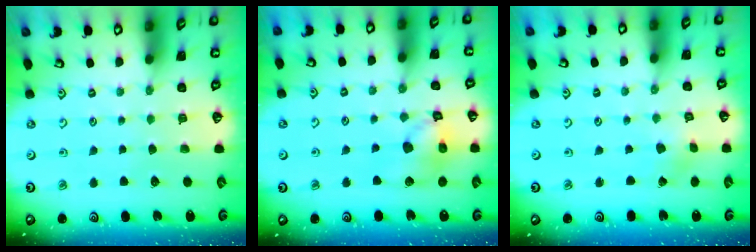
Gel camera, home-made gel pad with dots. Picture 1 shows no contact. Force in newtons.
{"total": 13.4, "press": 13.3, "slide": 1.8}
{"total": 0.6, "press": 0.5, "slide": 0.2}